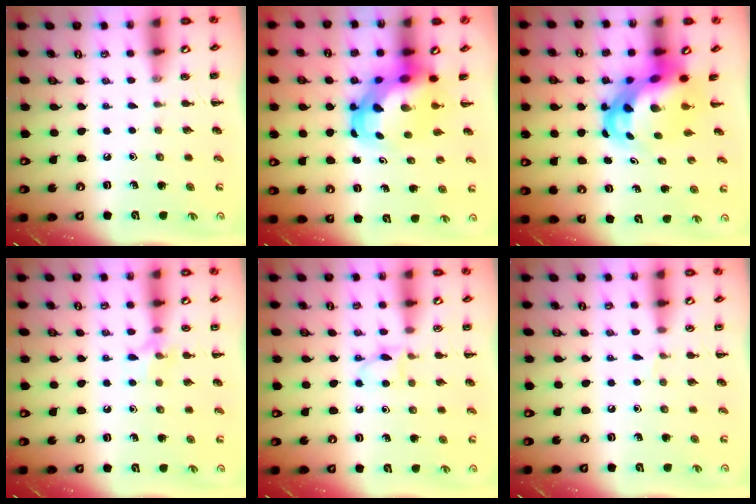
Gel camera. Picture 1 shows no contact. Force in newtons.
{"total": 6.9, "press": 6.6, "slide": 2.0}
{"total": 8.0, "press": 7.7, "slide": 2.1}
{"total": 7.0, "press": 6.9, "slide": 1.3}
{"total": 4.4, "press": 4.2, "slide": 1.4}
{"total": 3.1, "press": 2.9, "slide": 1.1}